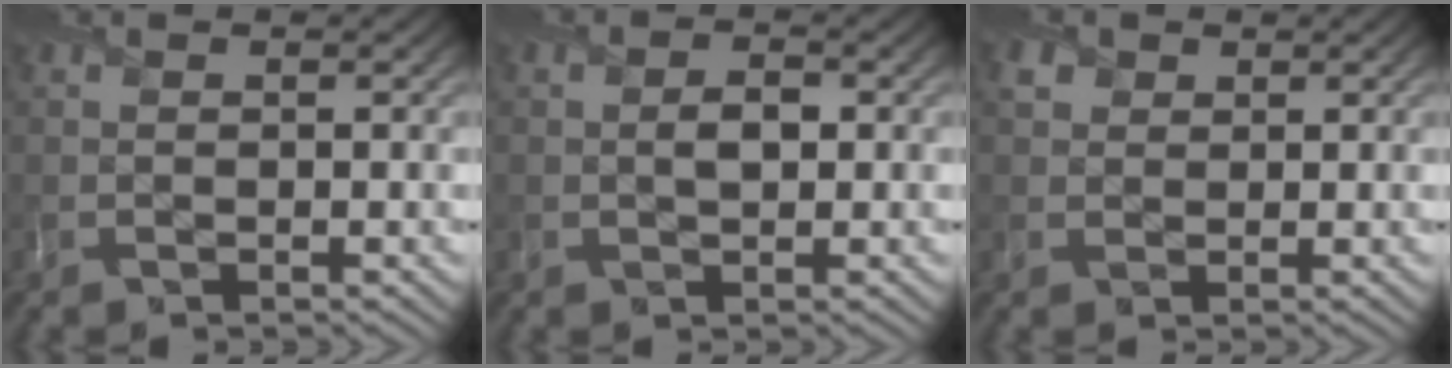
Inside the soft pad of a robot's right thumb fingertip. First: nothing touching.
{"total": 1.9, "force": [0.0, 1.2, 1.5], "torque": [-0.027, 0.000, 0.001]}
{"total": 1.6, "force": [0.8, 1.3, 0.1], "torque": [-0.005, 0.000, 0.017]}